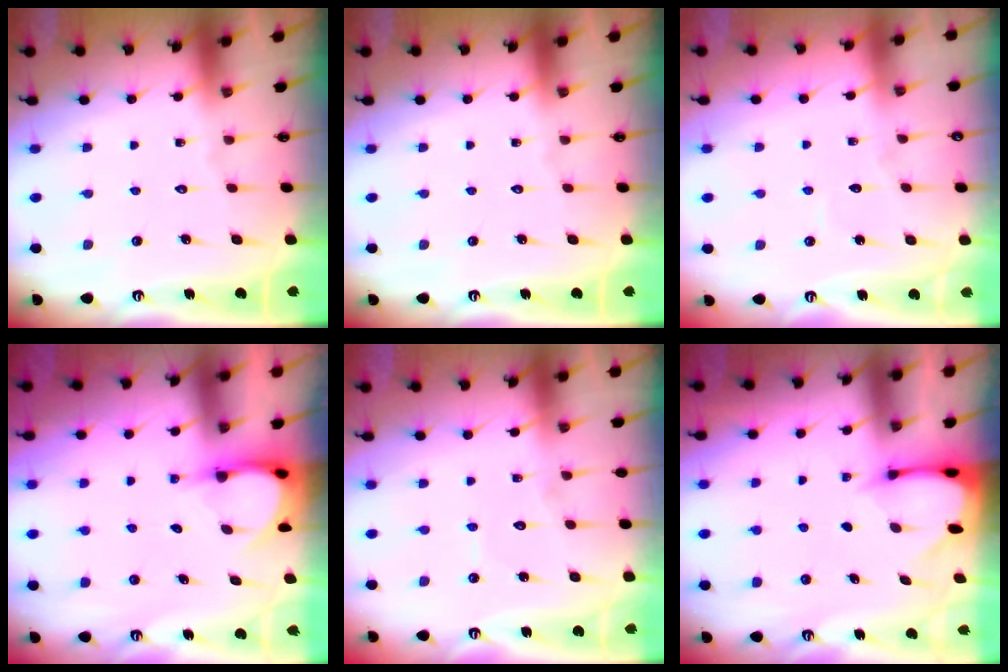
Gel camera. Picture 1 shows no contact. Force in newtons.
{"total": 0.0}
{"total": 3.5, "press": 3.5, "slide": 0.5}
{"total": 3.7, "press": 3.7, "slide": 0.2}
{"total": 4.0, "press": 4.0, "slide": 0.3}
{"total": 2.4, "press": 2.4, "slide": 0.3}